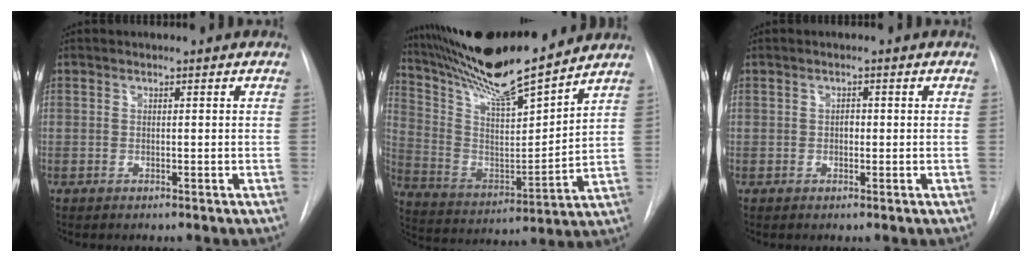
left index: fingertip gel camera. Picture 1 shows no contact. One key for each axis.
{"total": 20.0, "fx": 17.3, "fy": 0.9, "fz": 9.9, "tx": -0.183, "ty": -0.006, "tz": 0.304}
{"total": 0.9, "fx": -0.2, "fy": 0.6, "fz": 0.6, "tx": -0.010, "ty": 0.001, "tz": -0.004}